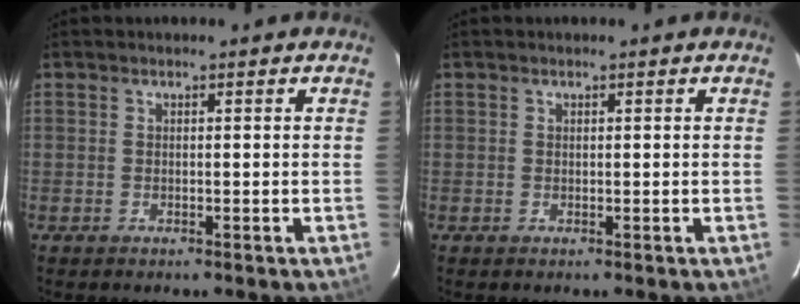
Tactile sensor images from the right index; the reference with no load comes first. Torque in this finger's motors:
{"motor_torque": [-0.08, 0.11, -0.07, 0.00]}